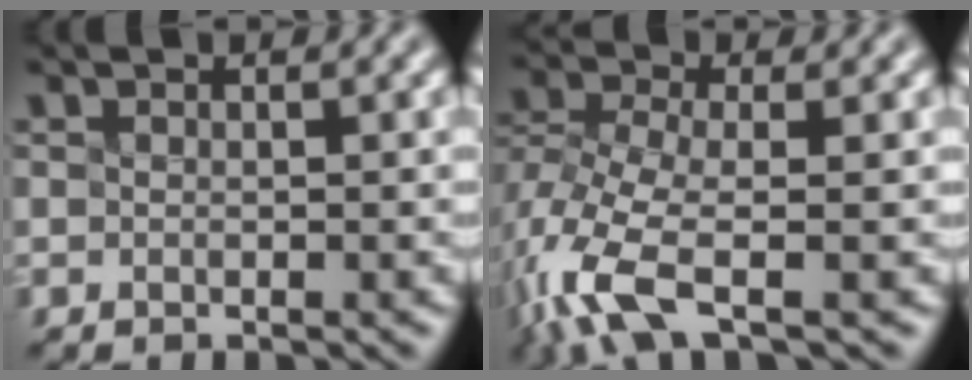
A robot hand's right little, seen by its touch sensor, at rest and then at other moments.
{"total": 5.9, "force": [-4.8, 0.8, 3.4], "torque": [-0.122, -0.024, -0.072]}